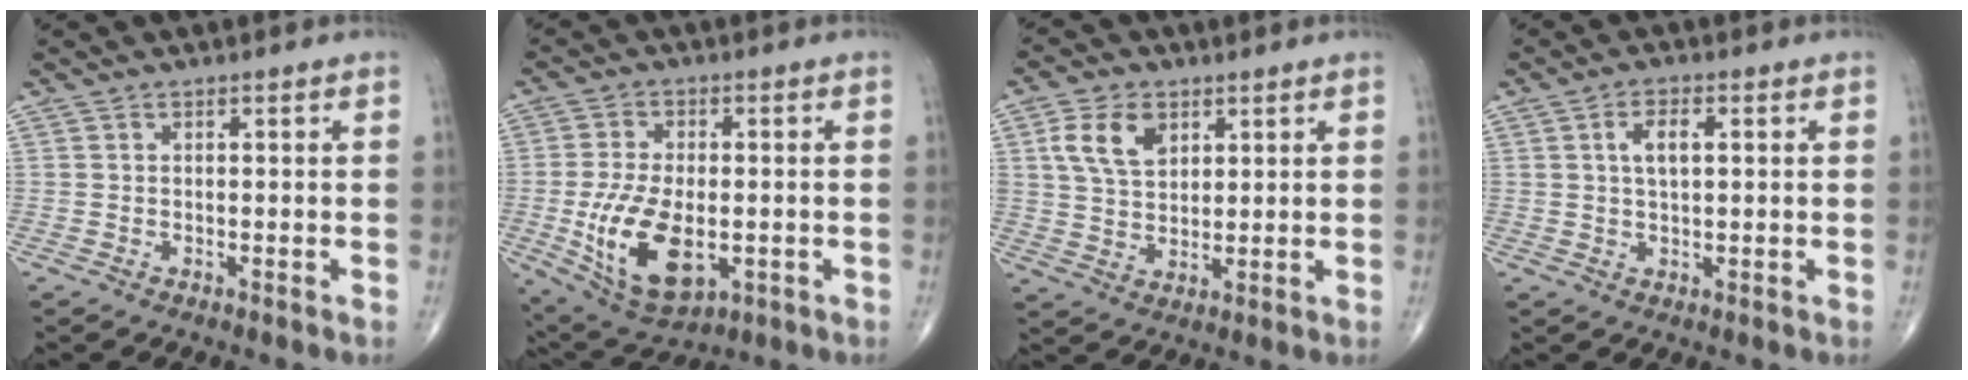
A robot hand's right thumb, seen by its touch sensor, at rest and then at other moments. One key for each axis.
{"total": 14.9, "fx": -3.0, "fy": 8.1, "fz": 12.1, "tx": -0.218, "ty": -0.008, "tz": -0.035}
{"total": 8.5, "fx": 3.5, "fy": 5.5, "fz": 5.4, "tx": -0.089, "ty": -0.010, "tz": 0.068}
{"total": 4.5, "fx": 1.2, "fy": 2.0, "fz": 3.9, "tx": -0.071, "ty": 0.004, "tz": 0.020}